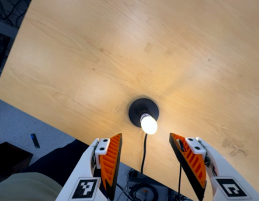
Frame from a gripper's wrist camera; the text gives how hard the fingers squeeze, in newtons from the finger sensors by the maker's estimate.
{"total": 0.0}